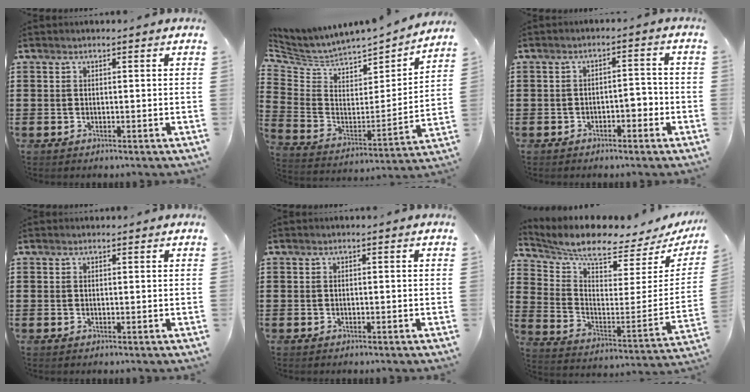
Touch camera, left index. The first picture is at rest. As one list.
[{"total": 4.5, "force": [4.3, 1.3, 0.2], "torque": [-0.038, -0.053, 0.070]}, {"total": 2.6, "force": [-1.6, 1.3, 1.6], "torque": [-0.033, 0.004, -0.035]}, {"total": 0.5, "force": [0.4, 0.3, 0.1], "torque": [-0.003, 0.001, 0.009]}, {"total": 0.0}, {"total": 6.1, "force": [5.4, 0.4, 2.7], "torque": [-0.074, -0.059, 0.086]}]